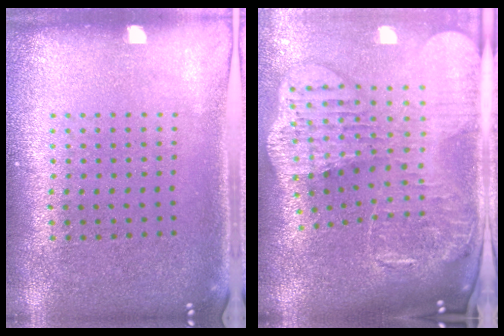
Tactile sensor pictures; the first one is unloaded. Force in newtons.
{"total": 4.5, "press": 3.4, "slide": 3.0}